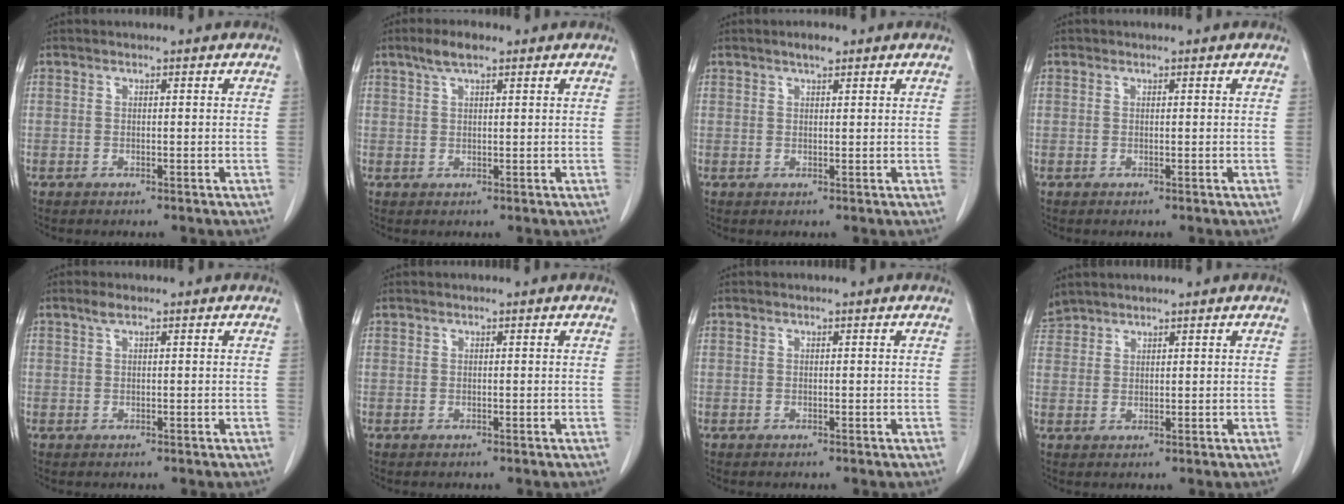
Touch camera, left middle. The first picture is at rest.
{"total": 3.4, "force": [2.3, 0.9, 2.3], "torque": [-0.049, 0.009, 0.044]}
{"total": 1.7, "force": [1.3, 0.4, 1.1], "torque": [-0.023, 0.002, 0.022]}
{"total": 0.0}
{"total": 1.2, "force": [0.8, 0.3, 0.8], "torque": [-0.017, 0.008, 0.016]}
{"total": 0.0}
{"total": 0.0}
{"total": 3.1, "force": [3.0, 0.8, -0.1], "torque": [-0.004, 0.015, 0.061]}